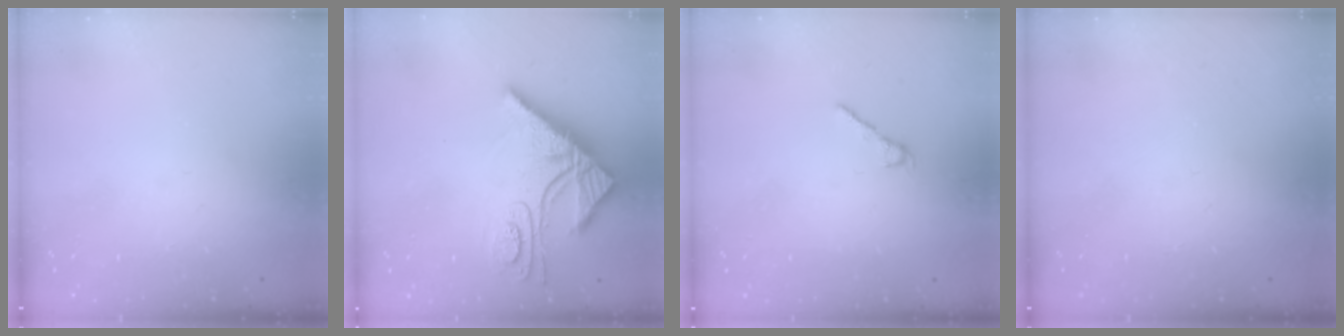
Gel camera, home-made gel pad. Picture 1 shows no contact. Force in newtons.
{"total": 14.1, "press": 14.1, "slide": 0.9}
{"total": 2.2, "press": 2.2, "slide": 0.4}
{"total": 0.0}